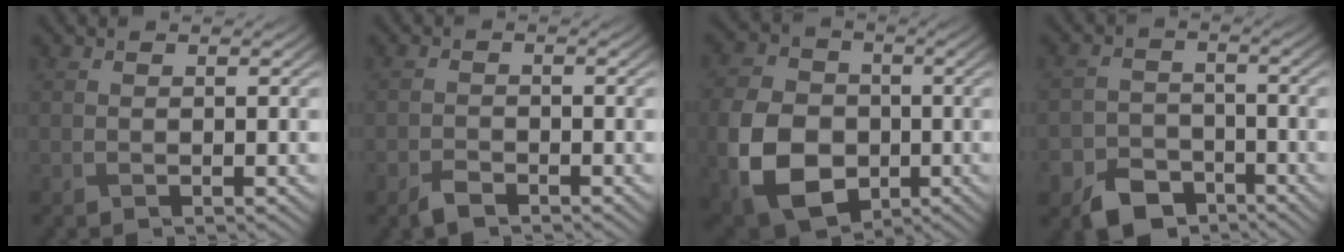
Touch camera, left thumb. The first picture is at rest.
{"total": 2.2, "force": [-1.7, 0.9, 1.0], "torque": [-0.020, -0.001, -0.037]}
{"total": 12.8, "force": [-3.5, 9.6, 7.7], "torque": [-0.202, -0.028, -0.074]}
{"total": 6.6, "force": [-4.6, 4.1, 2.3], "torque": [-0.049, -0.014, -0.087]}